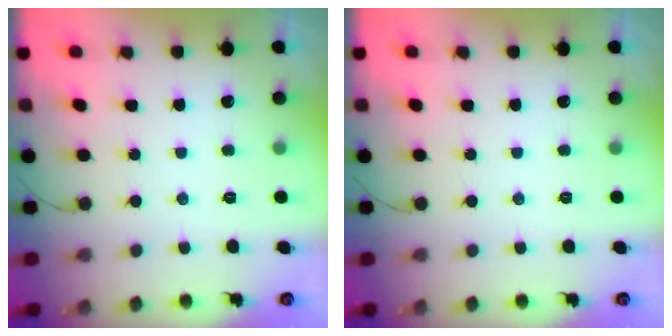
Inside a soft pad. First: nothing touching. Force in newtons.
{"total": 0.0}